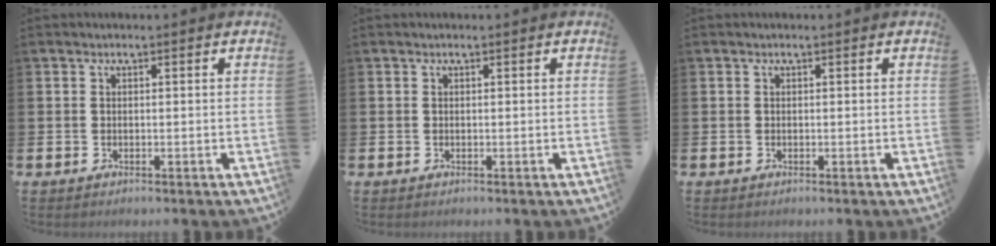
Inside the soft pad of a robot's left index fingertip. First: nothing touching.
{"total": 0.0}
{"total": 0.0}